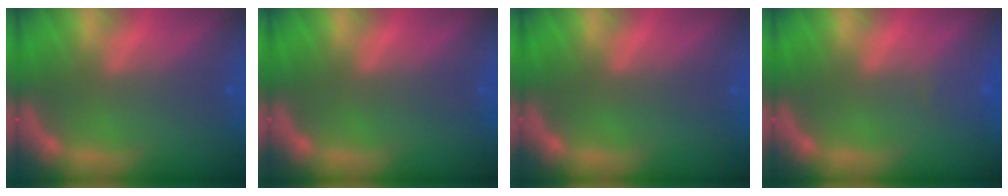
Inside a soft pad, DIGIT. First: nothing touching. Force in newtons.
{"total": 0.0}
{"total": 0.0}
{"total": 1.4}